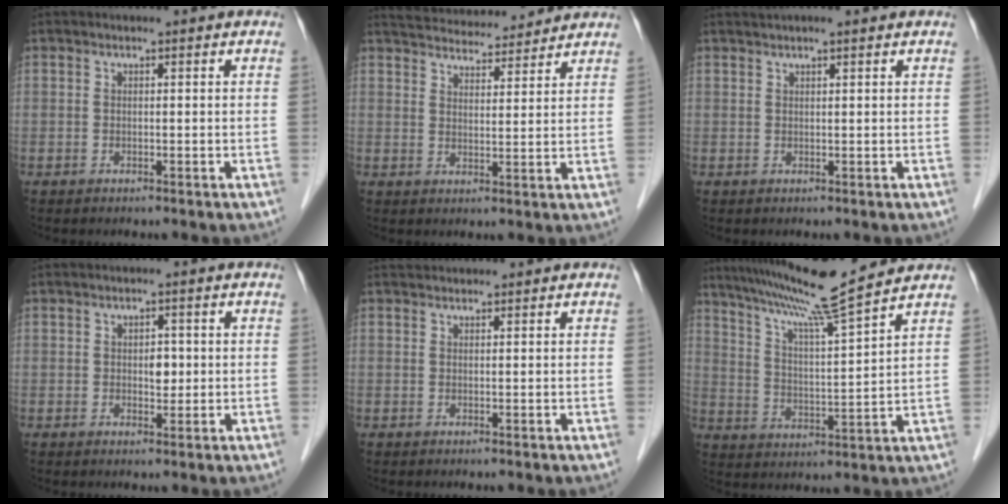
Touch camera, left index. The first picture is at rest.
{"total": 12.7, "force": [12.0, 2.1, 3.5], "torque": [-0.055, 0.023, 0.175]}
{"total": 3.9, "force": [3.2, 0.1, 2.2], "torque": [-0.031, 0.028, 0.050]}
{"total": 2.1, "force": [0.0, 1.3, 1.7], "torque": [-0.022, -0.002, 0.001]}
{"total": 1.8, "force": [1.8, 0.3, 0.3], "torque": [-0.007, 0.023, 0.032]}
{"total": 12.9, "force": [11.2, -2.0, 6.1], "torque": [-0.112, 0.000, 0.187]}